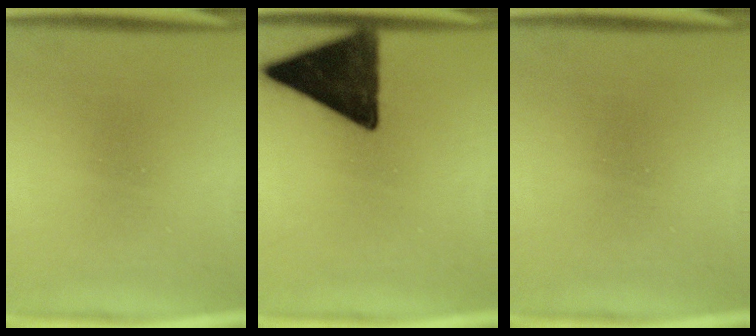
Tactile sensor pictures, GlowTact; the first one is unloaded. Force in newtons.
{"total": 13.6}
{"total": 0.0}